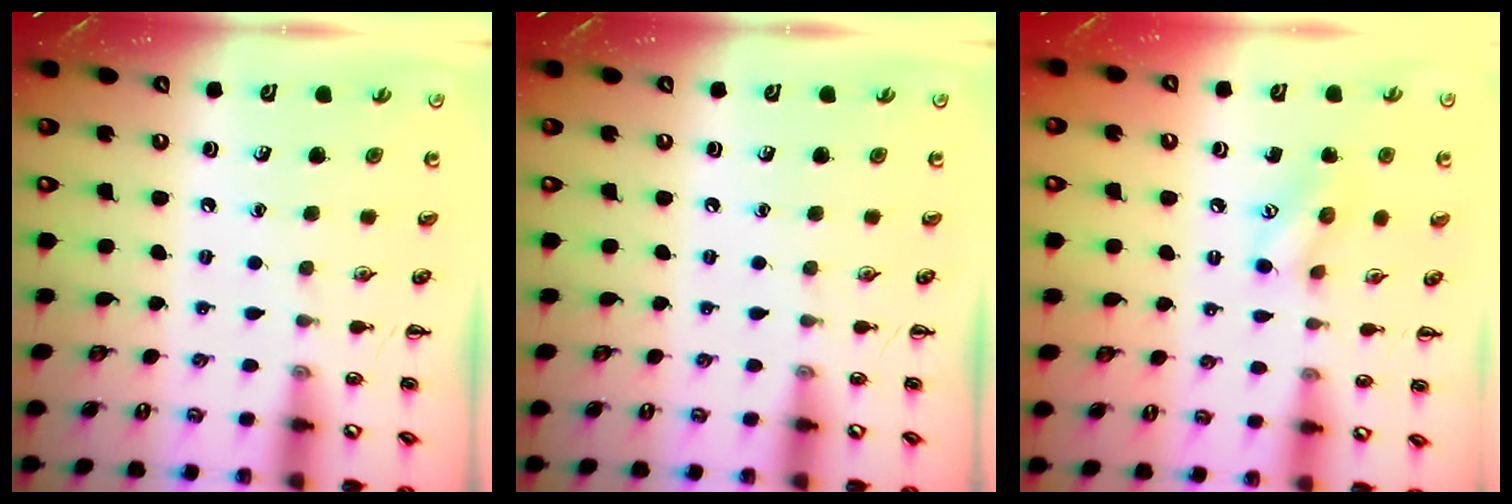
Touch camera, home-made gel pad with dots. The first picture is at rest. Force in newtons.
{"total": 0.0}
{"total": 7.7, "press": 7.6, "slide": 0.8}